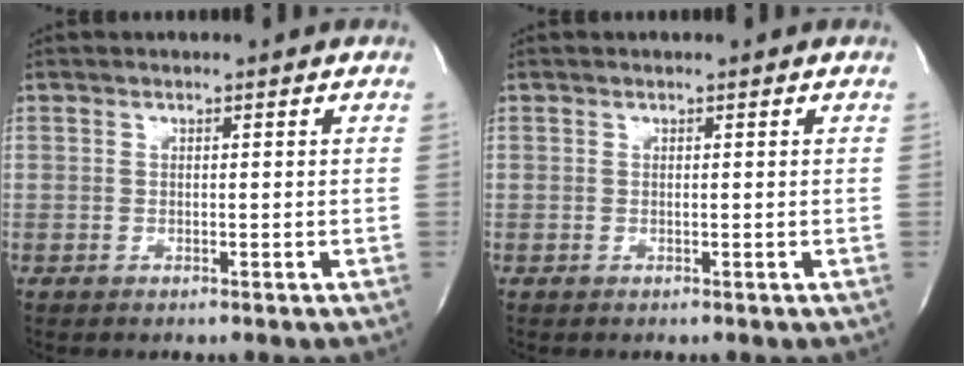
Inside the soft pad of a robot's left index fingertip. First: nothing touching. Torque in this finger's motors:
{"motor_torque": [0.07, 0.00, -0.04, -0.01]}